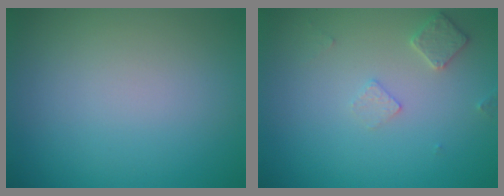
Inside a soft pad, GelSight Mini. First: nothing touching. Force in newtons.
{"total": 1.8, "press": 1.8, "slide": 0.3}